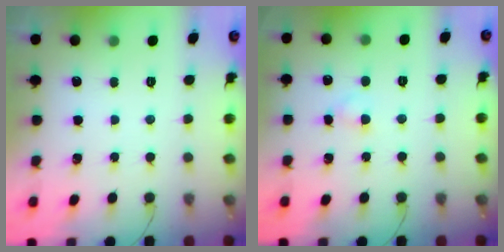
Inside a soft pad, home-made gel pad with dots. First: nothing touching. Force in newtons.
{"total": 1.8, "press": 1.6, "slide": 0.9}